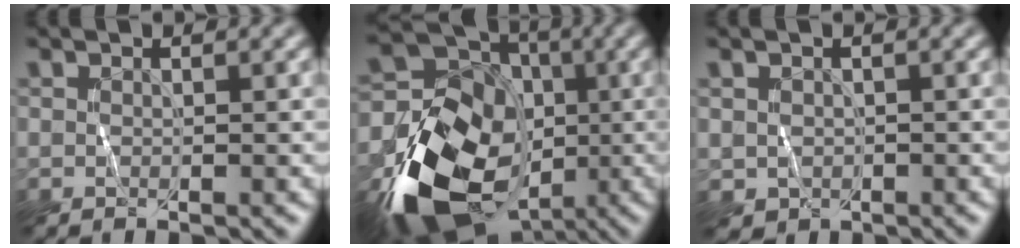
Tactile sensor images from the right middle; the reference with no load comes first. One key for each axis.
{"total": 17.5, "fx": -7.6, "fy": 13.0, "fz": 9.0, "tx": -0.168, "ty": -0.040, "tz": -0.114}
{"total": 1.2, "fx": -0.2, "fy": 1.2, "fz": 0.3, "tx": -0.004, "ty": -0.008, "tz": -0.002}